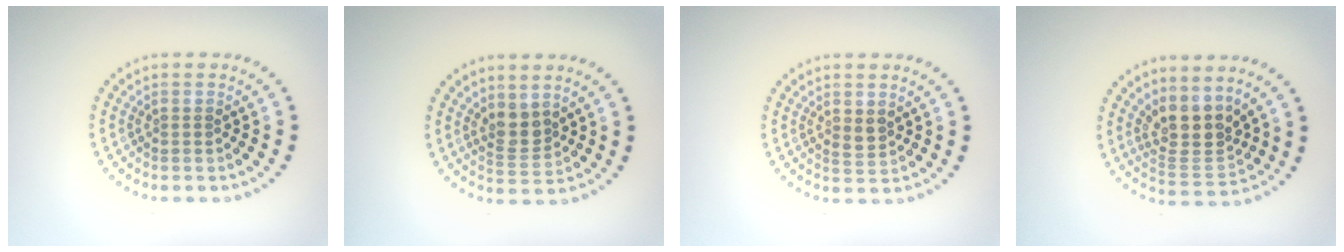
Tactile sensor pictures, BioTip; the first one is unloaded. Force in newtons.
{"total": 2.1, "press": 1.8, "slide": 1.2}
{"total": 1.3, "press": 1.2, "slide": 0.5}
{"total": 4.0, "press": 3.3, "slide": 2.3}